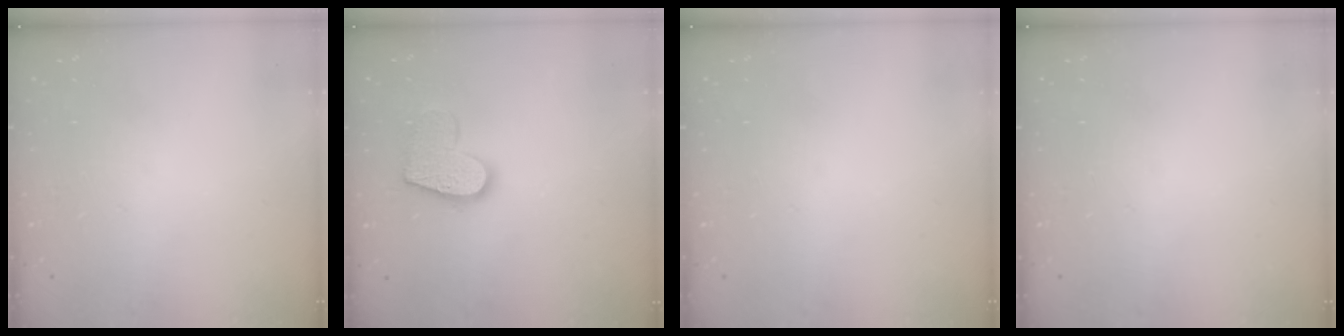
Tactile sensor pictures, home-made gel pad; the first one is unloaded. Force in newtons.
{"total": 12.1, "press": 12.0, "slide": 0.8}
{"total": 0.0}
{"total": 0.0}